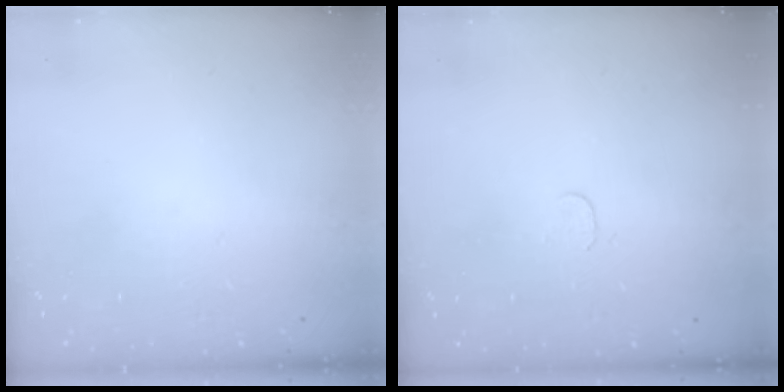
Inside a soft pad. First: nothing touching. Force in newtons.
{"total": 3.1, "press": 3.1, "slide": 0.3}